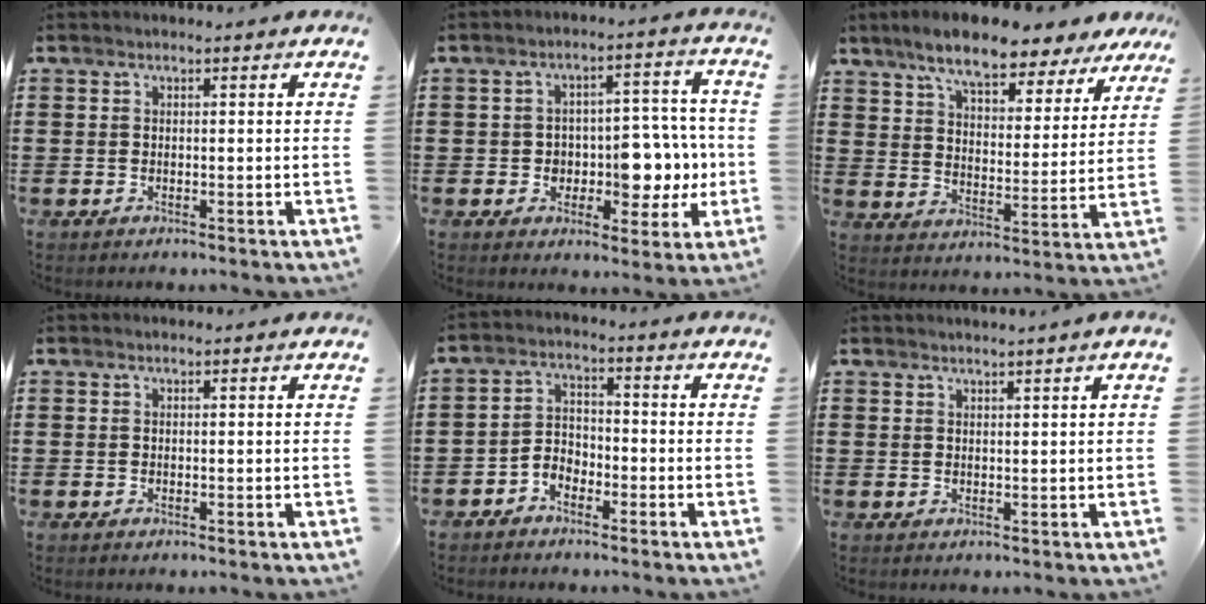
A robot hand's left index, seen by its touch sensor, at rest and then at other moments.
{"total": 7.4, "force": [-0.8, 5.7, 4.6], "torque": [-0.073, 0.001, -0.013]}
{"total": 8.4, "force": [7.2, 1.5, 4.0], "torque": [-0.100, -0.027, 0.125]}
{"total": 0.0}
{"total": 3.2, "force": [-2.7, 1.6, 0.9], "torque": [-0.022, 0.009, -0.058]}
{"total": 1.1, "force": [1.0, -0.4, 0.3], "torque": [-0.005, -0.003, 0.019]}